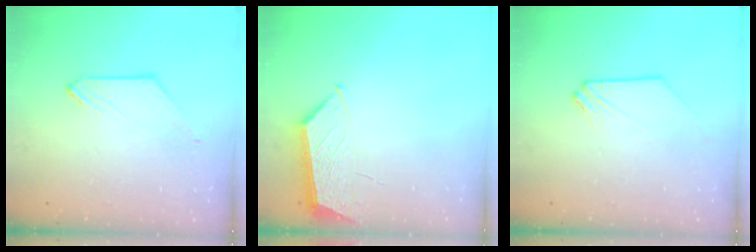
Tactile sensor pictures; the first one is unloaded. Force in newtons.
{"total": 5.3, "press": 5.3, "slide": 0.6}
{"total": 0.8, "press": 0.8, "slide": 0.1}